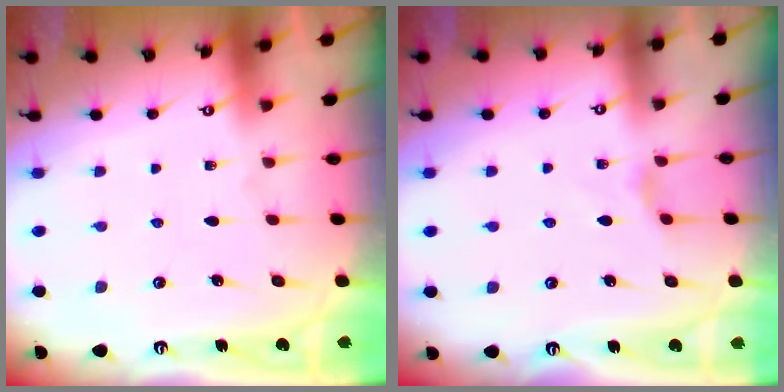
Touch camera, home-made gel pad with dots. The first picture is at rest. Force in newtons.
{"total": 1.9, "press": 1.8, "slide": 0.4}